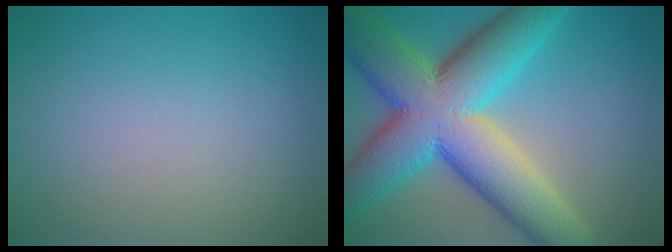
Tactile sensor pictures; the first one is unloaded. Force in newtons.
{"total": 14.0, "press": 14.0, "slide": 0.3}